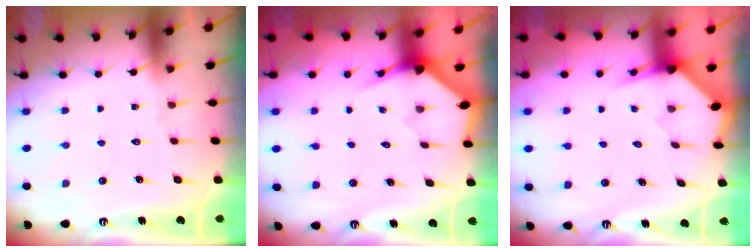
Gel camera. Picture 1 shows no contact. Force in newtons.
{"total": 3.3, "press": 3.3, "slide": 0.3}
{"total": 3.3, "press": 3.3, "slide": 0.3}